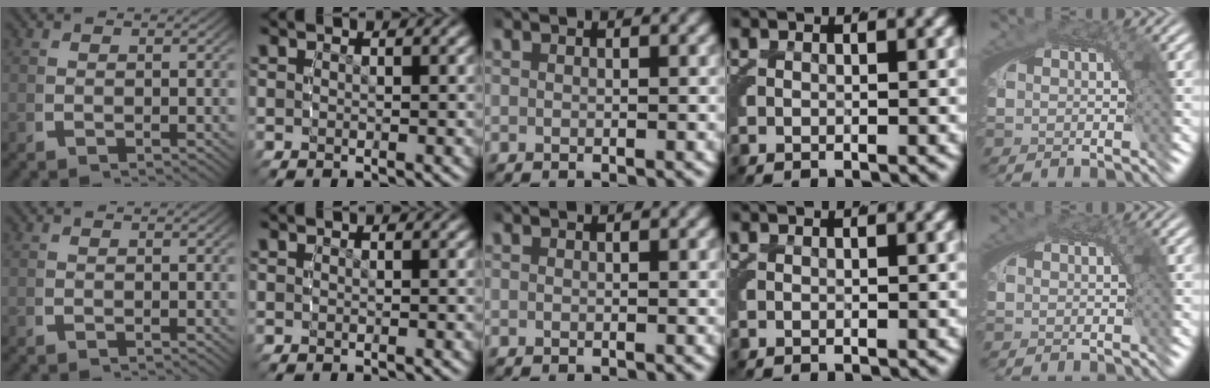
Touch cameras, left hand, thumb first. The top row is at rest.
{}